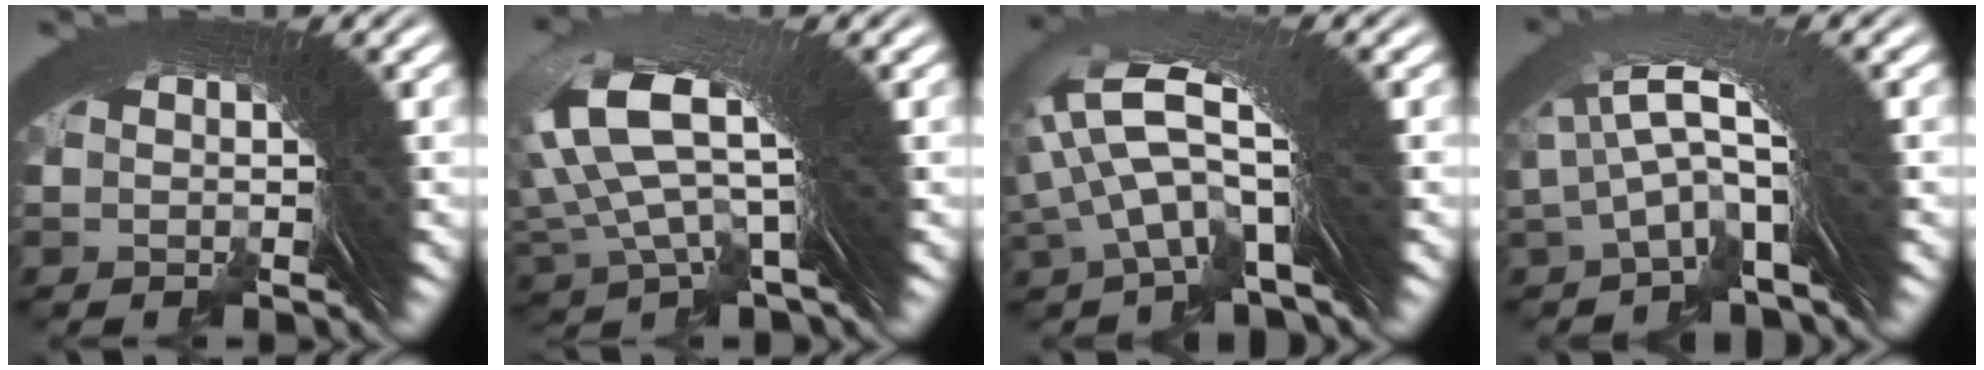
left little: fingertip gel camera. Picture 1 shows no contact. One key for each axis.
{"total": 7.8, "fx": 2.0, "fy": 4.3, "fz": 6.3, "tx": -0.139, "ty": -0.002, "tz": 0.031}
{"total": 5.5, "fx": 1.2, "fy": 2.2, "fz": 4.9, "tx": -0.123, "ty": 0.002, "tz": 0.019}
{"total": 4.1, "fx": 0.2, "fy": 1.3, "fz": 3.9, "tx": -0.080, "ty": 0.005, "tz": 0.006}